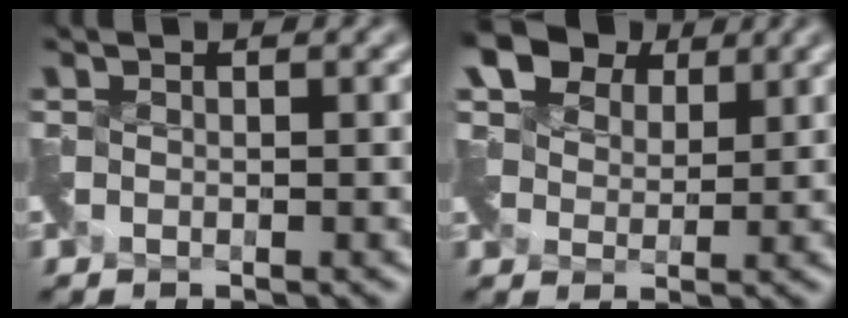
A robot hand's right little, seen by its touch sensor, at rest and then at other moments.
{"total": 9.0, "force": [6.3, 5.1, 4.0], "torque": [-0.094, 0.020, 0.096]}